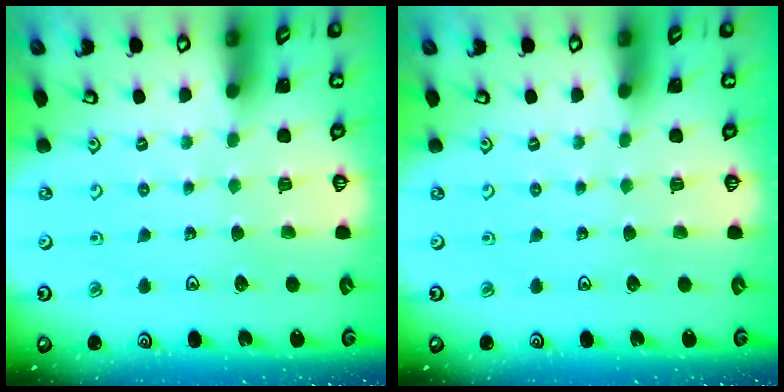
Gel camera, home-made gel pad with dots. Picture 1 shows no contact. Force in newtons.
{"total": 0.0}